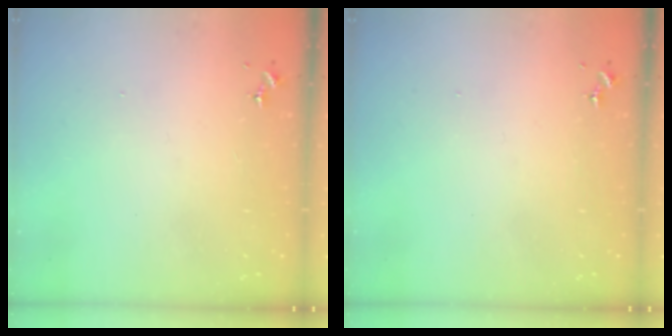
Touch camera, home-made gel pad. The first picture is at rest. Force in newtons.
{"total": 0.0}